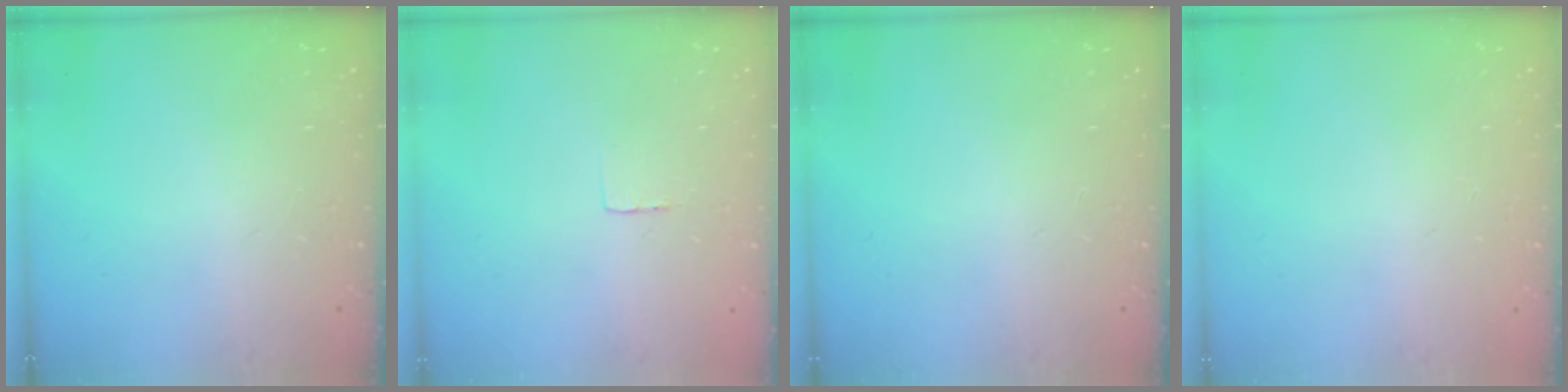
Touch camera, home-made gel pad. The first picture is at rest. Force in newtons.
{"total": 2.3, "press": 2.3, "slide": 0.1}
{"total": 0.0}
{"total": 0.8, "press": 0.4, "slide": 0.7}